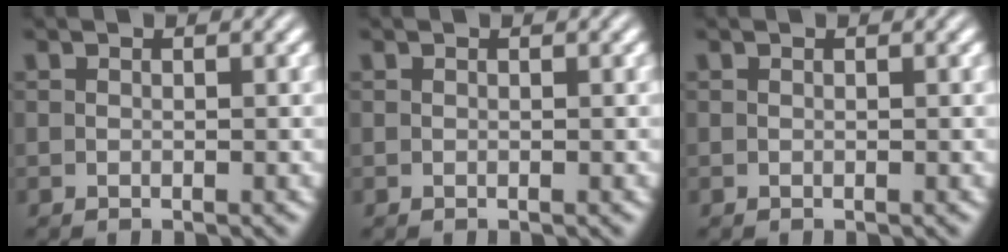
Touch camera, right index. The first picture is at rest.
{"total": 0.0}
{"total": 0.0}